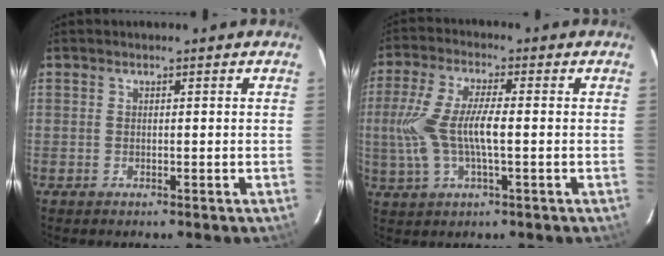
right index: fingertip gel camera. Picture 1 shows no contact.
{"total": 11.2, "force": [-0.8, 3.2, 10.7], "torque": [-0.225, 0.000, -0.013]}